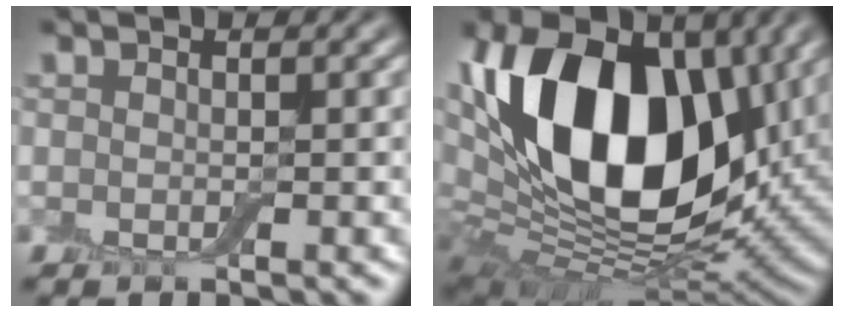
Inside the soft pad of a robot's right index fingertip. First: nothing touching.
{"total": 19.2, "force": [5.9, 11.7, 14.0], "torque": [-0.268, 0.019, 0.095]}